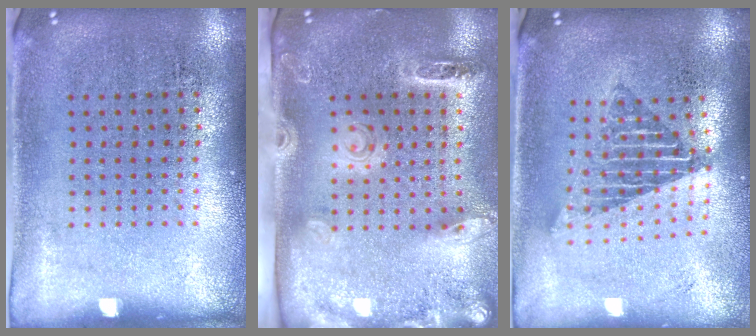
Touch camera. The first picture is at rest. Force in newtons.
{"total": 2.7, "press": 2.0, "slide": 1.8}
{"total": 1.6, "press": 1.4, "slide": 0.9}